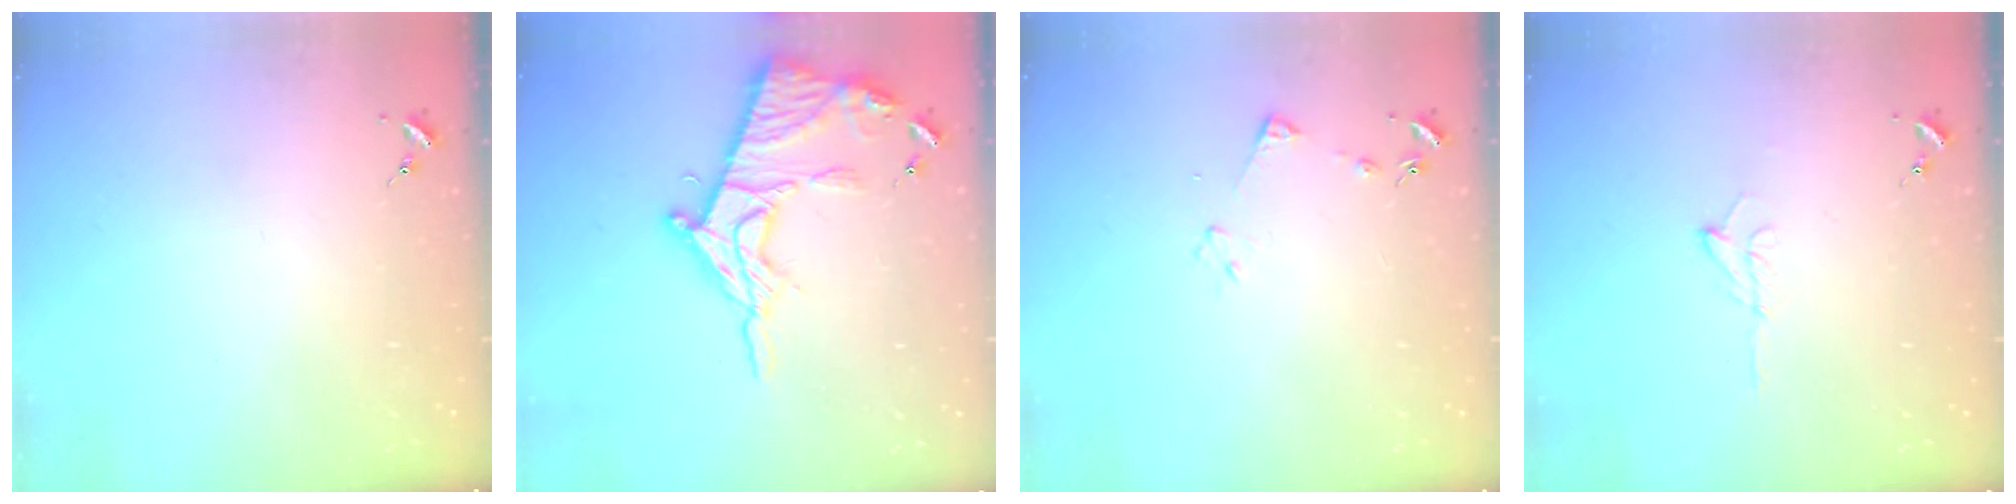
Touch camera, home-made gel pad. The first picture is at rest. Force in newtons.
{"total": 16.8, "press": 16.8, "slide": 1.3}
{"total": 4.5, "press": 4.5, "slide": 0.6}
{"total": 6.5, "press": 6.5, "slide": 0.8}